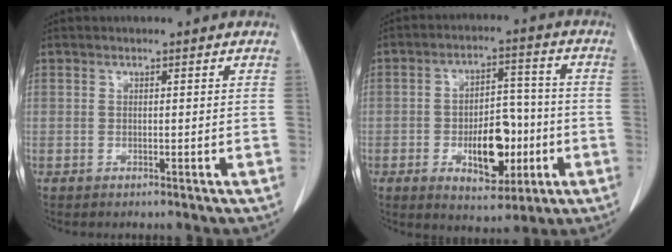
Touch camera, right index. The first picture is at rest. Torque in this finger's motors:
{"motor_torque": [1.18, -0.56, 0.53, 0.11]}